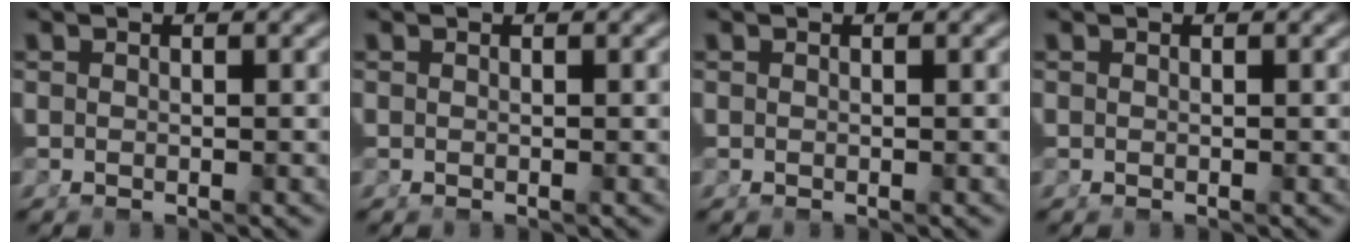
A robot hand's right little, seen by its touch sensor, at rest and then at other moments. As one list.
[{"total": 0.0}, {"total": 0.0}, {"total": 0.0}]